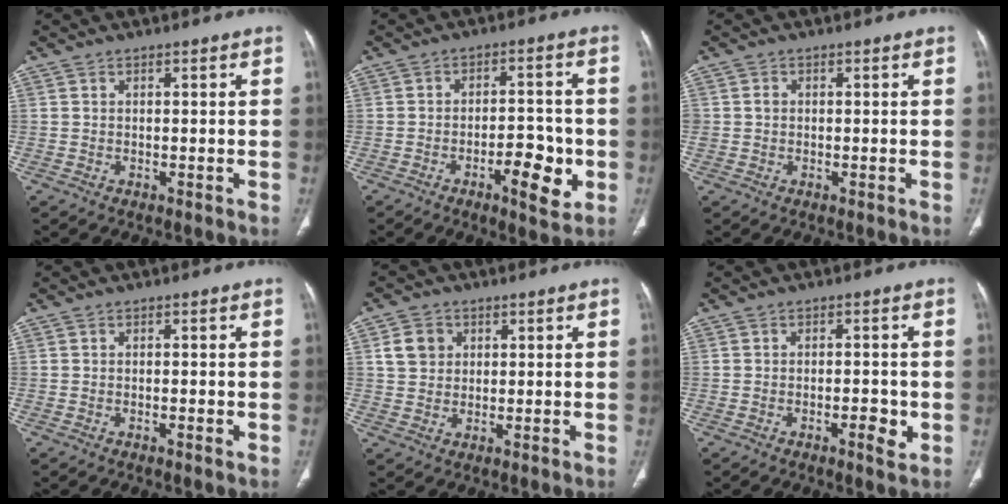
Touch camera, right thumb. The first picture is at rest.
{"total": 8.2, "force": [-2.9, 3.3, 7.0], "torque": [-0.088, 0.020, -0.043]}
{"total": 1.6, "force": [0.1, 1.4, 0.8], "torque": [-0.013, 0.004, 0.005]}
{"total": 1.0, "force": [-0.3, 0.3, 1.0], "torque": [-0.015, 0.000, -0.005]}
{"total": 5.0, "force": [1.6, 4.3, 2.1], "torque": [-0.020, 0.000, 0.029]}
{"total": 3.6, "force": [-1.2, 1.4, 3.1], "torque": [-0.040, 0.003, -0.017]}